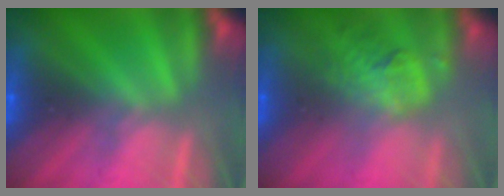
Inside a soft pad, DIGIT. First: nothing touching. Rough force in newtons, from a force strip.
{"total": 1.4}